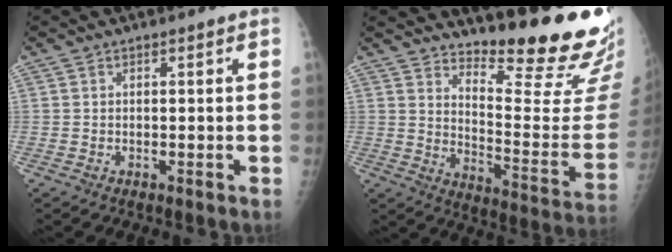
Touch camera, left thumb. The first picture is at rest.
{"total": 20.3, "force": [17.4, 2.9, 9.9], "torque": [-0.112, -0.175, 0.242]}